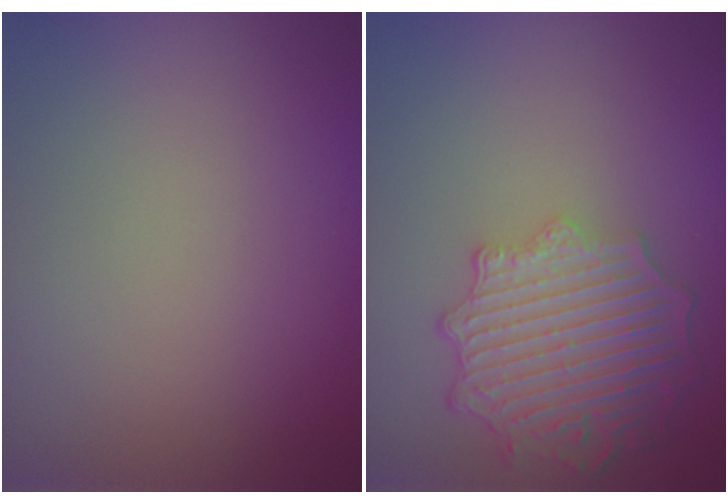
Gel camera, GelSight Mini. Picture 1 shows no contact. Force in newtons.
{"total": 6.4, "press": 5.6, "slide": 3.1}